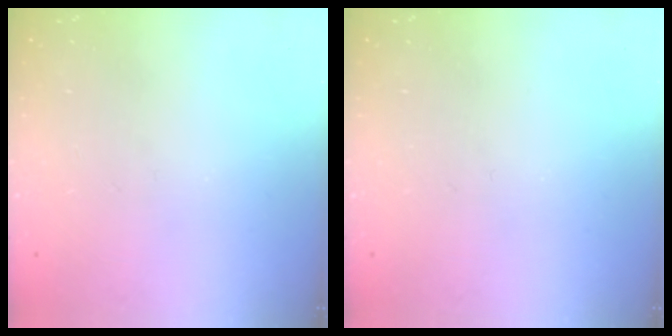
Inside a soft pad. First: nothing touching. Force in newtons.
{"total": 0.0}